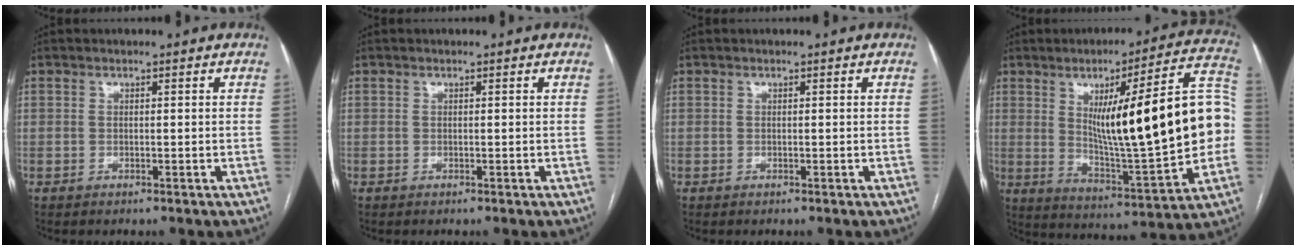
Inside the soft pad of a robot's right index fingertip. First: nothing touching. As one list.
[{"total": 0.0}, {"total": 0.0}, {"total": 24.6, "force": [1.5, 2.8, 24.4], "torque": [-0.313, 0.025, 0.027]}]